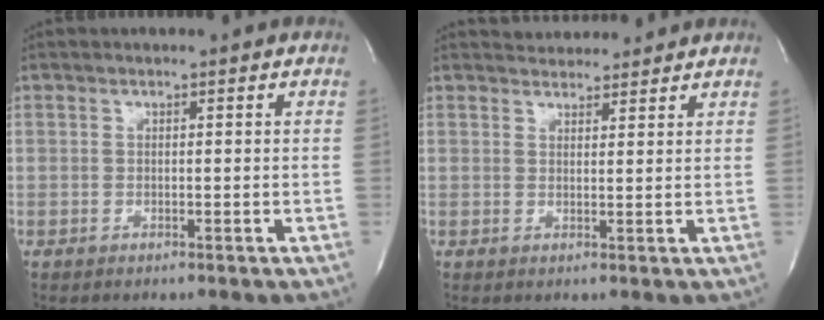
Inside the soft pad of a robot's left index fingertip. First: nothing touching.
{"total": 4.7, "force": [4.6, 1.0, 0.5], "torque": [-0.010, 0.018, 0.064]}